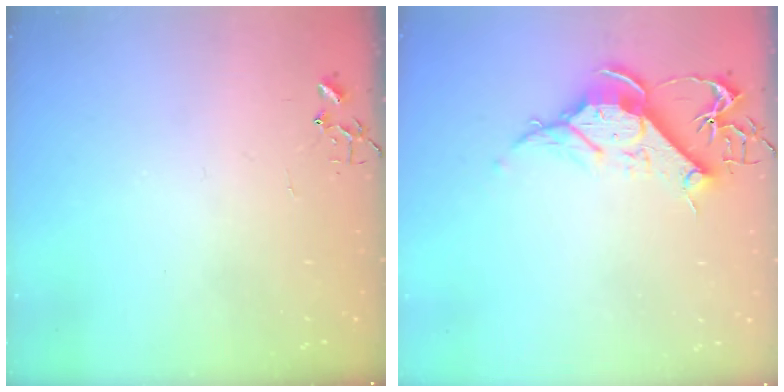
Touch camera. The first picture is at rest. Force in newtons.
{"total": 12.0, "press": 11.9, "slide": 1.2}